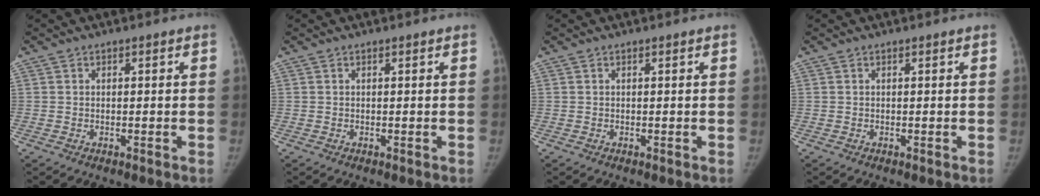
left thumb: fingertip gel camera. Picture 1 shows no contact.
{"total": 0.0}
{"total": 0.0}
{"total": 0.0}